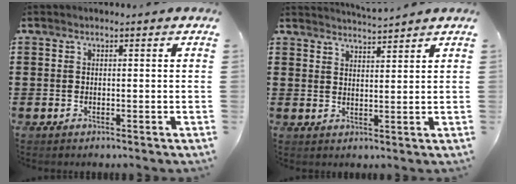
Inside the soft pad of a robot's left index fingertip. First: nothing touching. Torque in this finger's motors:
{"motor_torque": [0.01, 0.06, -0.07, 0.01]}